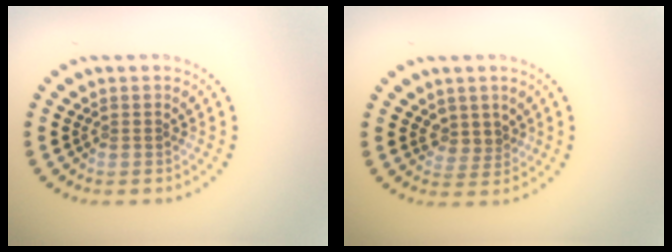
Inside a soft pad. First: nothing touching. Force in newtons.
{"total": 1.9, "press": 1.5, "slide": 1.1}